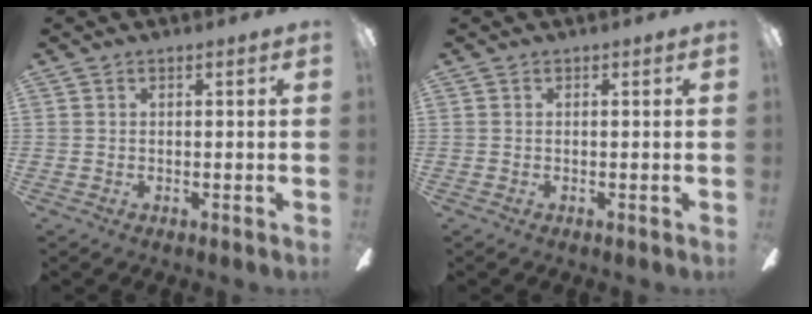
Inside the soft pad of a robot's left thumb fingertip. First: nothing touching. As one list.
[{"total": 0.0}]